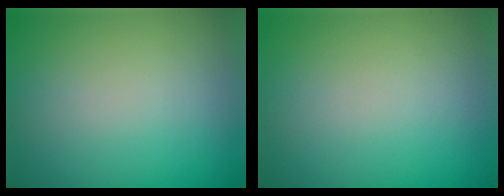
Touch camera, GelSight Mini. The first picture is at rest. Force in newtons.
{"total": 0.0}